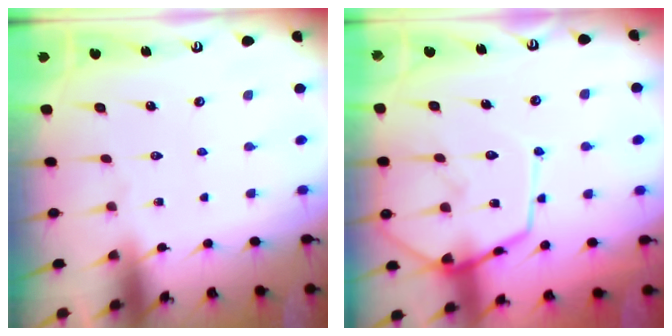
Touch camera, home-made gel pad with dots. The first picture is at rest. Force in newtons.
{"total": 13.7, "press": 13.7, "slide": 1.3}